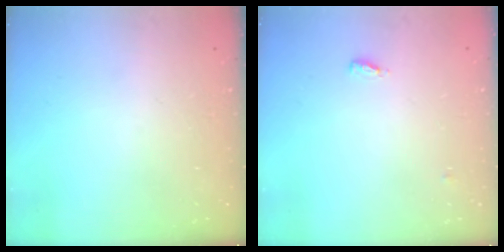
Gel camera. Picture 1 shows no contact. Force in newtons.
{"total": 3.4, "press": 3.2, "slide": 1.2}